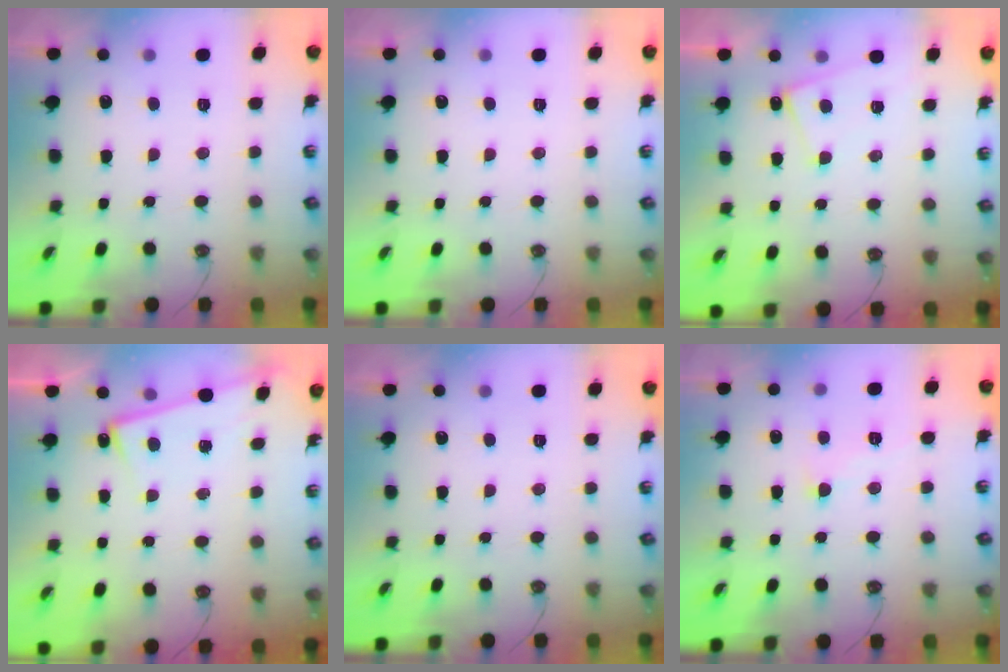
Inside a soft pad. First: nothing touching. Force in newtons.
{"total": 0.0}
{"total": 1.3, "press": 1.2, "slide": 0.4}
{"total": 5.3, "press": 5.3, "slide": 0.3}
{"total": 0.0}
{"total": 0.0}